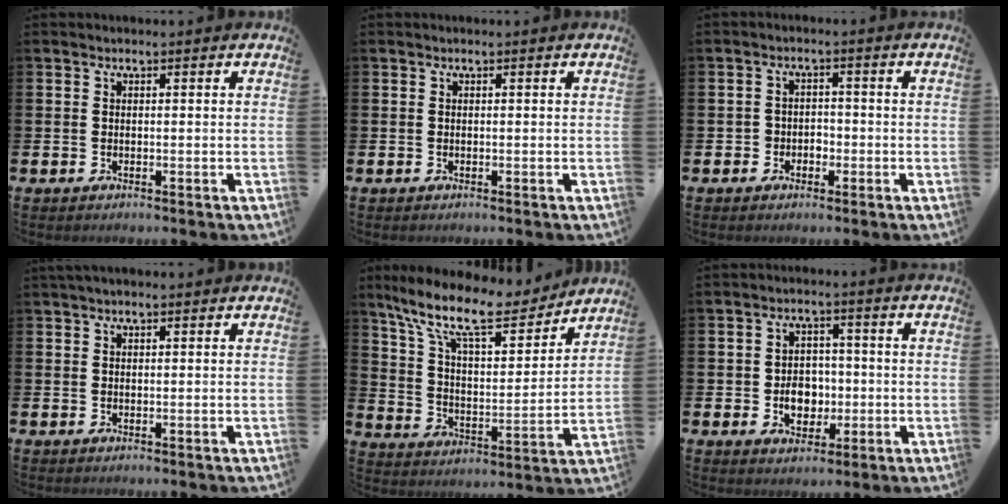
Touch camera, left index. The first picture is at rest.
{"total": 0.0}
{"total": 2.3, "force": [-1.3, 1.8, 0.1], "torque": [-0.009, 0.005, -0.032]}
{"total": 1.1, "force": [1.0, 0.2, 0.6], "torque": [0.002, -0.004, 0.014]}
{"total": 13.0, "force": [10.7, 3.8, 6.3], "torque": [-0.149, -0.062, 0.184]}
{"total": 4.6, "force": [-1.0, 3.8, 2.5], "torque": [-0.039, 0.003, -0.025]}